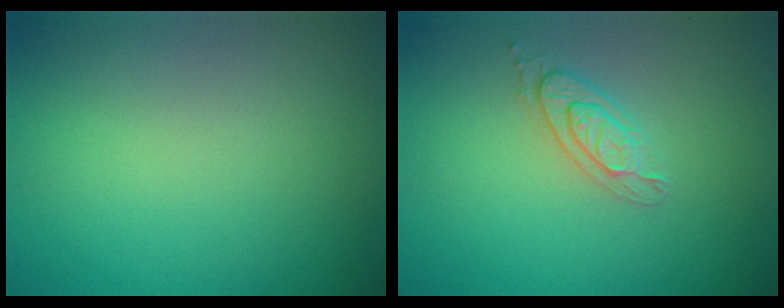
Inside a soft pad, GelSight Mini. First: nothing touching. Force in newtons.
{"total": 2.1, "press": 2.1, "slide": 0.4}